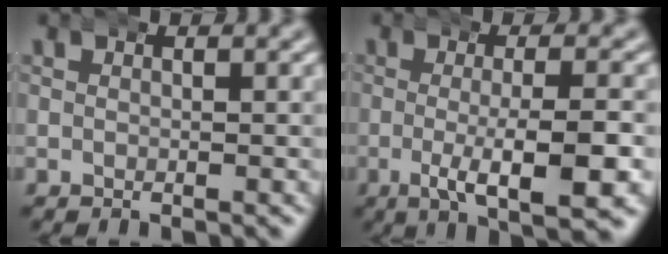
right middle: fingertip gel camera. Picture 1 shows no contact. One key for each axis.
{"total": 7.1, "fx": -1.6, "fy": 1.8, "fz": 6.6, "tx": -0.113, "ty": -0.014, "tz": -0.018}